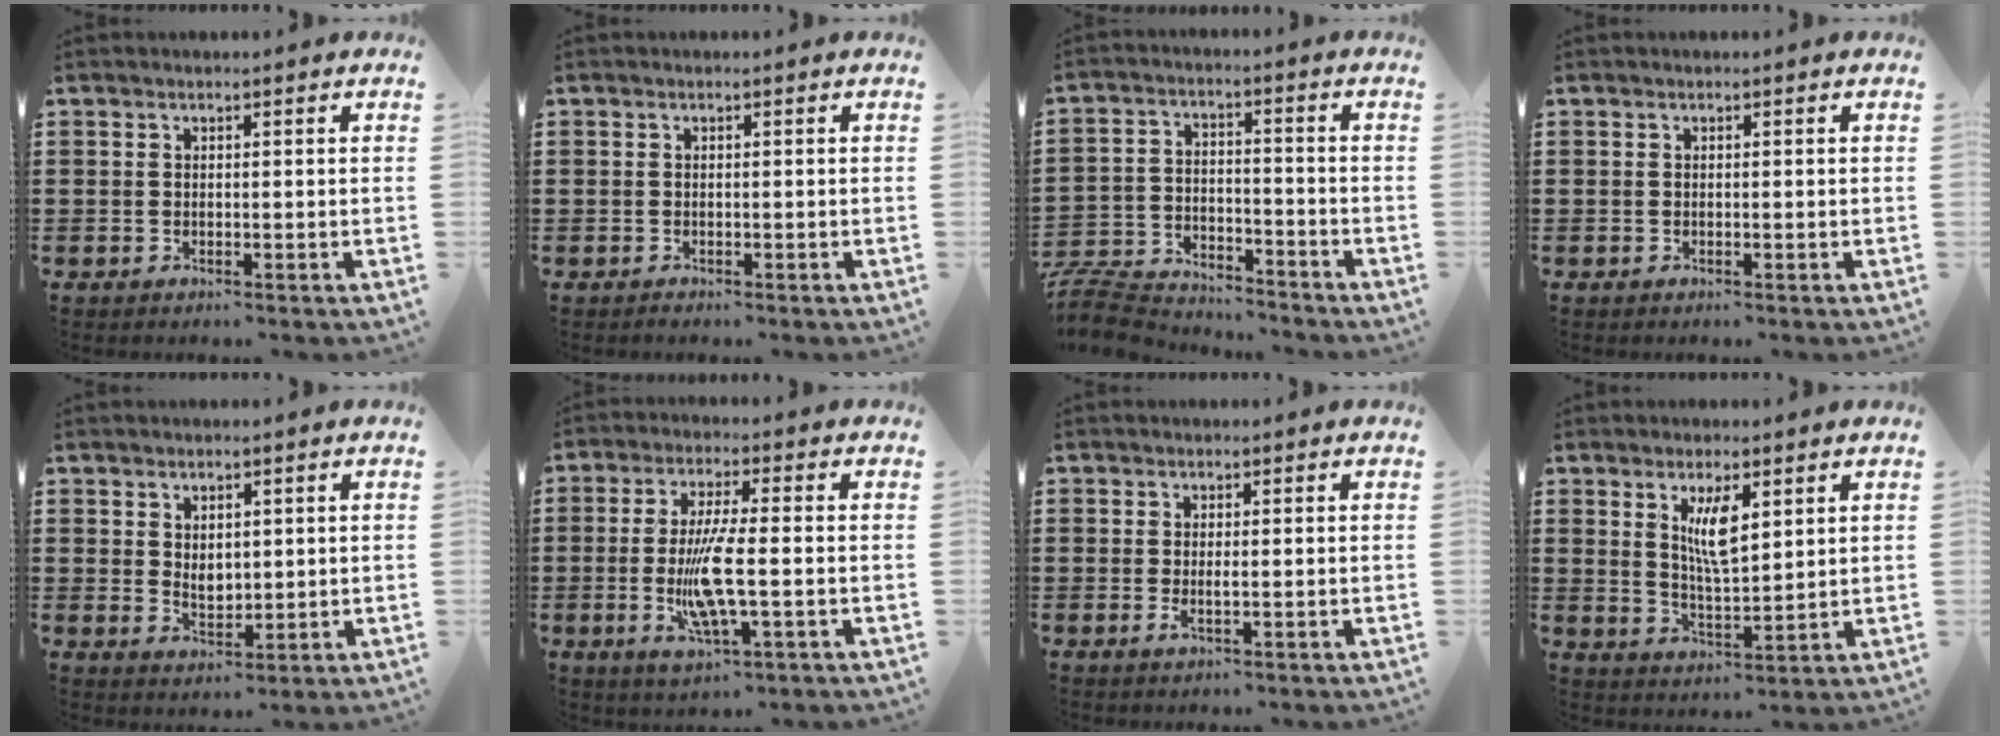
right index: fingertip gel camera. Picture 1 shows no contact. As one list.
[{"total": 0.6, "force": [-0.5, 0.2, -0.1], "torque": [0.001, 0.002, -0.013]}, {"total": 8.0, "force": [-7.8, 1.3, 1.2], "torque": [-0.042, 0.013, -0.159]}, {"total": 0.0}, {"total": 2.6, "force": [1.0, 1.7, 1.6], "torque": [-0.027, 0.003, 0.017]}, {"total": 8.7, "force": [-1.6, 1.4, 8.4], "torque": [-0.175, -0.018, -0.034]}, {"total": 1.2, "force": [0.0, 0.0, 1.2], "torque": [-0.023, -0.005, 0.000]}, {"total": 6.1, "force": [2.6, 1.8, 5.2], "torque": [-0.101, 0.000, 0.042]}]